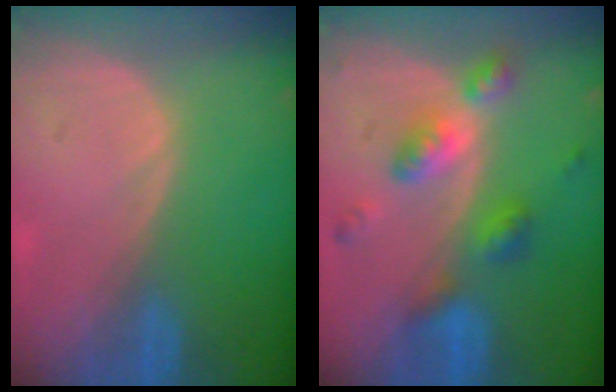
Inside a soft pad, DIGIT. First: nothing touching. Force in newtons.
{"total": 7.0, "press": 7.0, "slide": 0.5}